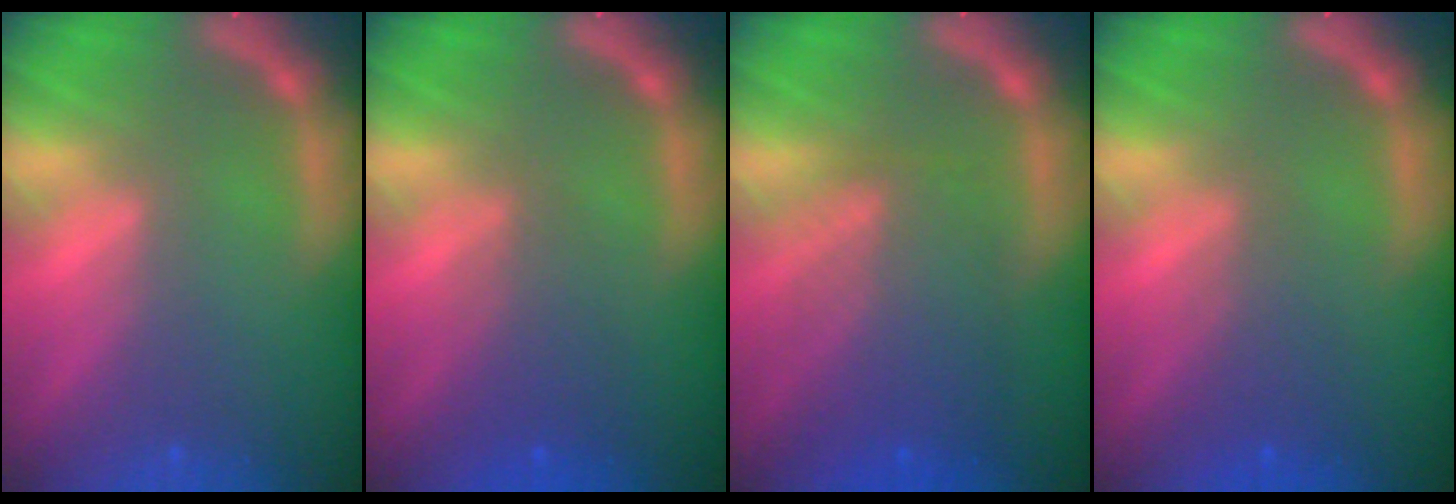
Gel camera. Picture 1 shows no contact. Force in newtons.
{"total": 3.0}
{"total": 6.6}
{"total": 2.5}